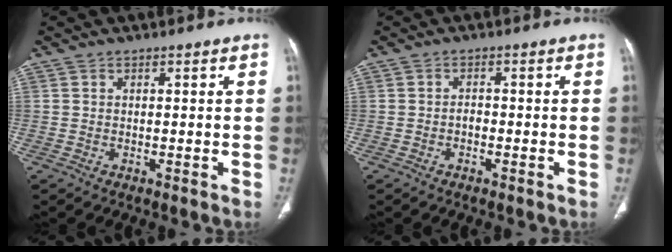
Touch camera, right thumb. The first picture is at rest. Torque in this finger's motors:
{"motor_torque": [0.38, 0.03, -0.14, -0.39, 0.02]}